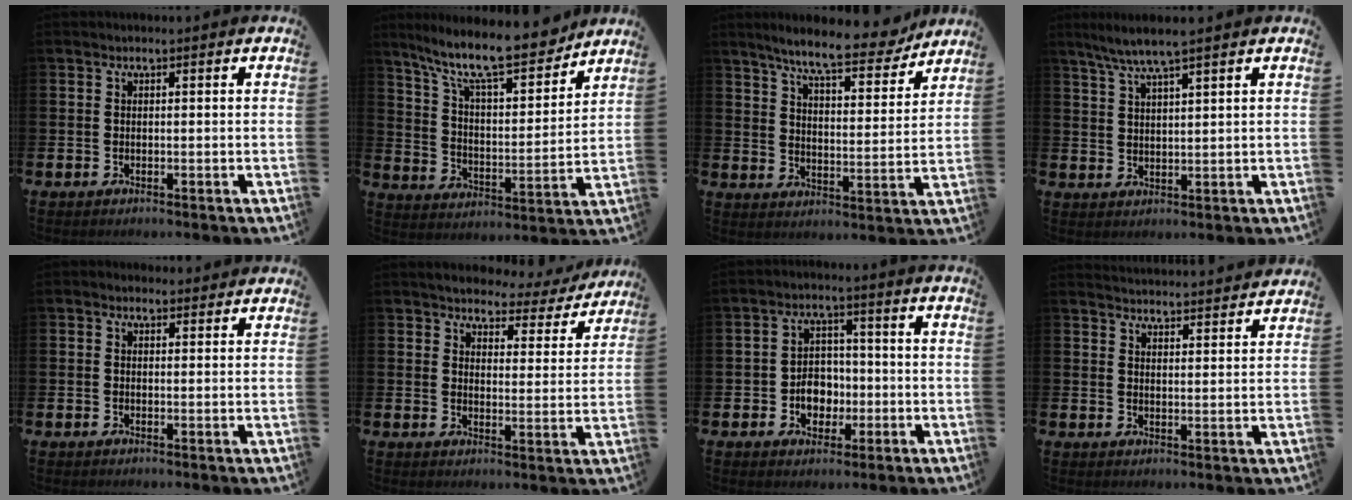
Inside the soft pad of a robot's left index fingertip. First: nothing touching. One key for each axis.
{"total": 12.2, "fx": 10.5, "fy": 2.3, "fz": 5.6, "tx": -0.138, "ty": -0.067, "tz": 0.179}
{"total": 8.7, "fx": 7.7, "fy": 1.4, "fz": 3.8, "tx": -0.089, "ty": -0.041, "tz": 0.132}
{"total": 5.2, "fx": 4.4, "fy": -0.1, "fz": 2.7, "tx": -0.068, "ty": -0.009, "tz": 0.079}
{"total": 1.0, "fx": 0.8, "fy": 0.7, "fz": 0.3, "tx": 0.002, "ty": 0.005, "tz": 0.011}
{"total": 3.7, "fx": 3.4, "fy": 1.4, "fz": 0.4, "tx": -0.017, "ty": -0.032, "tz": 0.051}
{"total": 4.9, "fx": -1.2, "fy": 4.0, "fz": 2.5, "tx": -0.038, "ty": 0.004, "tz": -0.031}
{"total": 4.0, "fx": 4.0, "fy": 0.0, "fz": -0.2, "tx": -0.005, "ty": -0.032, "tz": 0.072}